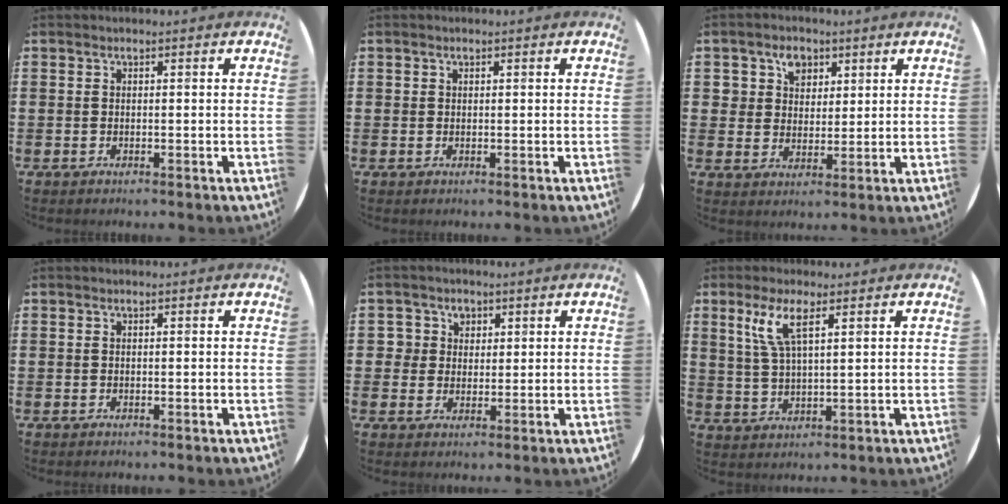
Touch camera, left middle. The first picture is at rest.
{"total": 0.0}
{"total": 4.3, "force": [2.5, 3.2, 1.1], "torque": [-0.020, 0.006, 0.044]}
{"total": 0.0}
{"total": 3.2, "force": [1.4, 2.8, 0.3], "torque": [-0.011, 0.006, 0.025]}
{"total": 5.6, "force": [3.3, 1.3, 4.4], "torque": [-0.097, 0.007, 0.057]}